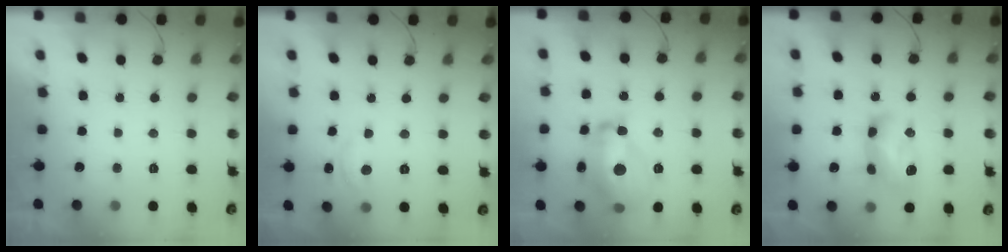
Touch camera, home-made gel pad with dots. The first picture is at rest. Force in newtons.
{"total": 5.4, "press": 5.4, "slide": 0.5}
{"total": 16.9, "press": 16.9, "slide": 1.5}
{"total": 12.2, "press": 12.2, "slide": 0.6}